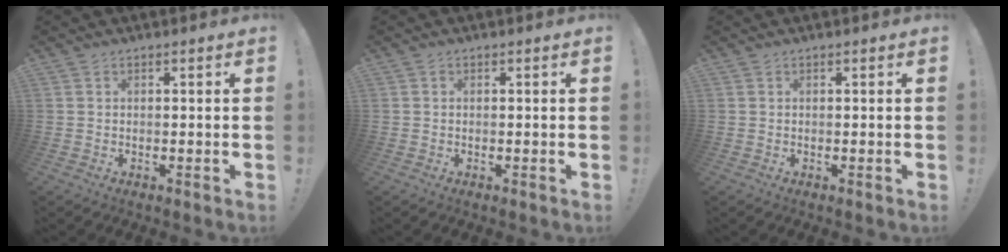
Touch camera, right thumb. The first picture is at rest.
{"total": 0.0}
{"total": 0.0}